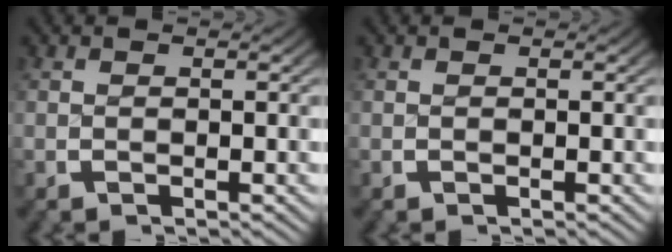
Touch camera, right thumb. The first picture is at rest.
{"total": 0.0}